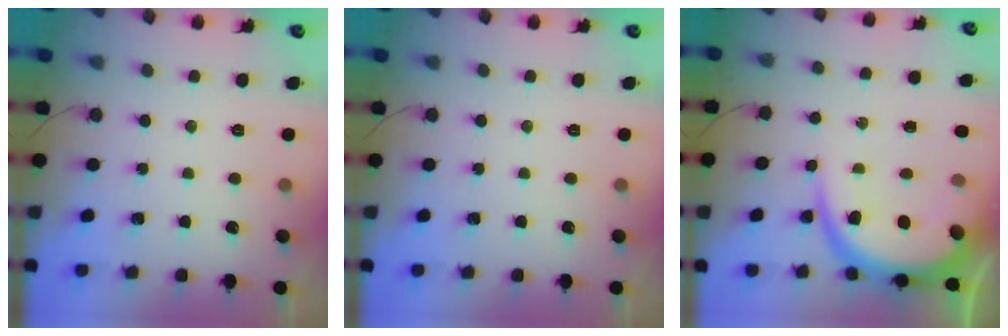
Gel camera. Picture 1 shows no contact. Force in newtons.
{"total": 0.0}
{"total": 11.5, "press": 11.4, "slide": 1.1}